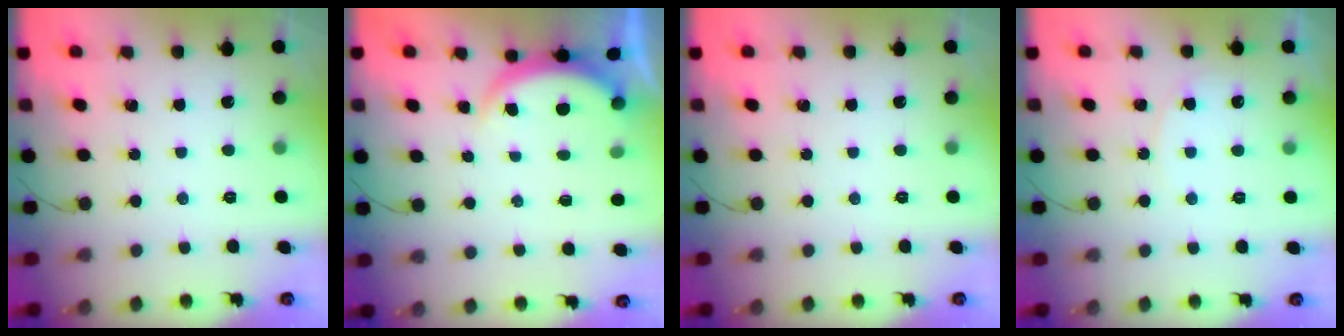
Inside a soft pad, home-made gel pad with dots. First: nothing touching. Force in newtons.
{"total": 4.6, "press": 4.6, "slide": 0.4}
{"total": 0.0}
{"total": 2.8, "press": 2.8, "slide": 0.4}